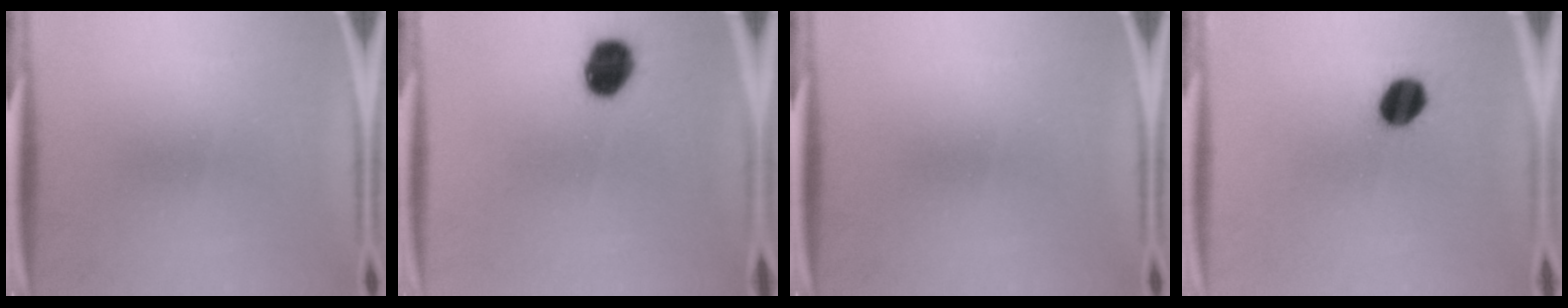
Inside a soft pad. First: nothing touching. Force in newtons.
{"total": 8.6}
{"total": 0.0}
{"total": 7.5}